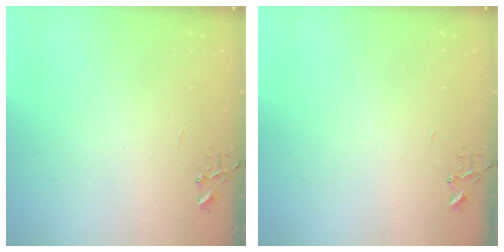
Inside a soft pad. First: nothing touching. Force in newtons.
{"total": 0.0}